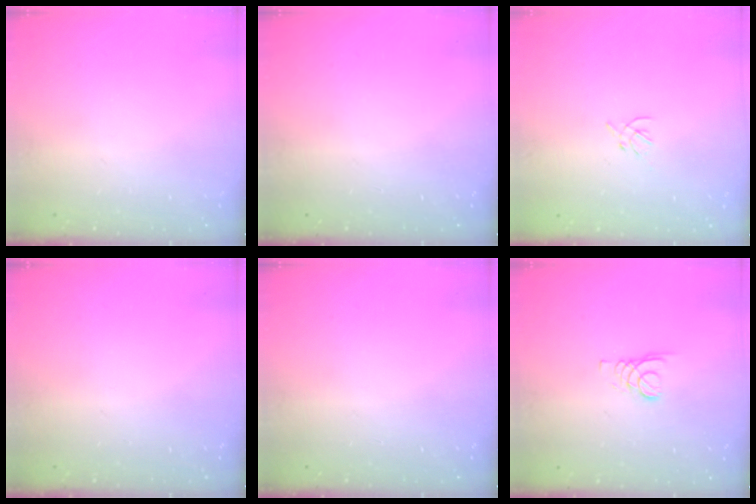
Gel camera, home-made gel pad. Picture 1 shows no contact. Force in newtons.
{"total": 0.0}
{"total": 1.2, "press": 1.1, "slide": 0.5}
{"total": 0.0}
{"total": 0.0}
{"total": 1.6, "press": 1.6, "slide": 0.2}